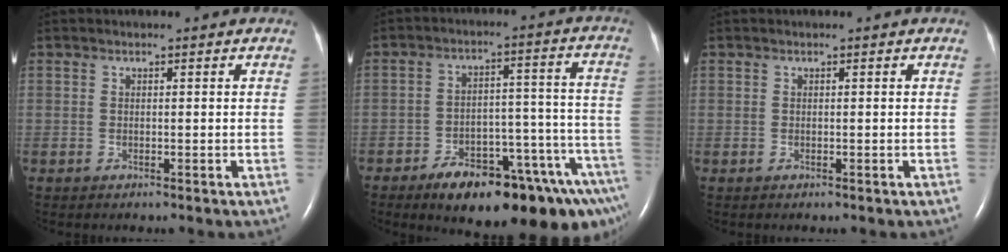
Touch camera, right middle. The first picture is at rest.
{"total": 18.8, "force": [-13.3, 4.7, 12.5], "torque": [-0.087, 0.042, -0.184]}
{"total": 0.0}